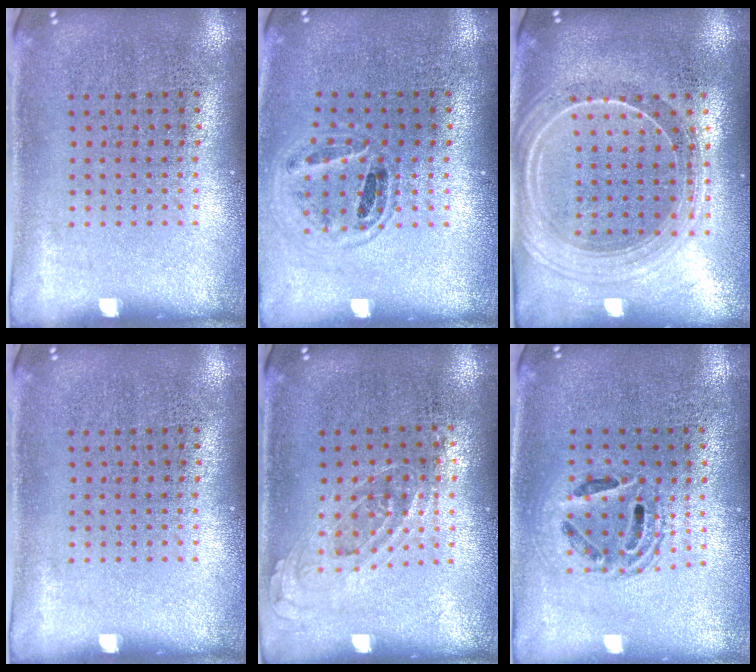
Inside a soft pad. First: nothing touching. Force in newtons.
{"total": 1.0, "press": 1.0, "slide": 0.1}
{"total": 2.2, "press": 2.0, "slide": 1.1}
{"total": 0.0}
{"total": 0.8, "press": 0.6, "slide": 0.5}
{"total": 1.3, "press": 1.2, "slide": 0.5}